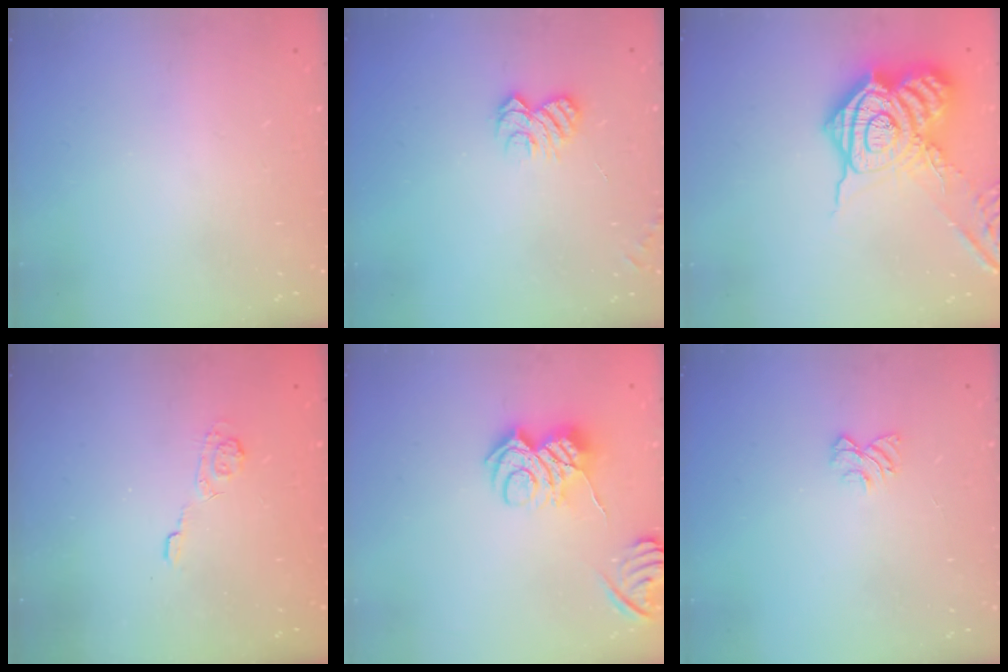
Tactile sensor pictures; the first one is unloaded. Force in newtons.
{"total": 6.6, "press": 6.5, "slide": 0.7}
{"total": 19.7, "press": 19.6, "slide": 1.5}
{"total": 3.7, "press": 3.4, "slide": 1.6}
{"total": 8.9, "press": 8.9, "slide": 0.9}
{"total": 4.4, "press": 4.4, "slide": 0.4}